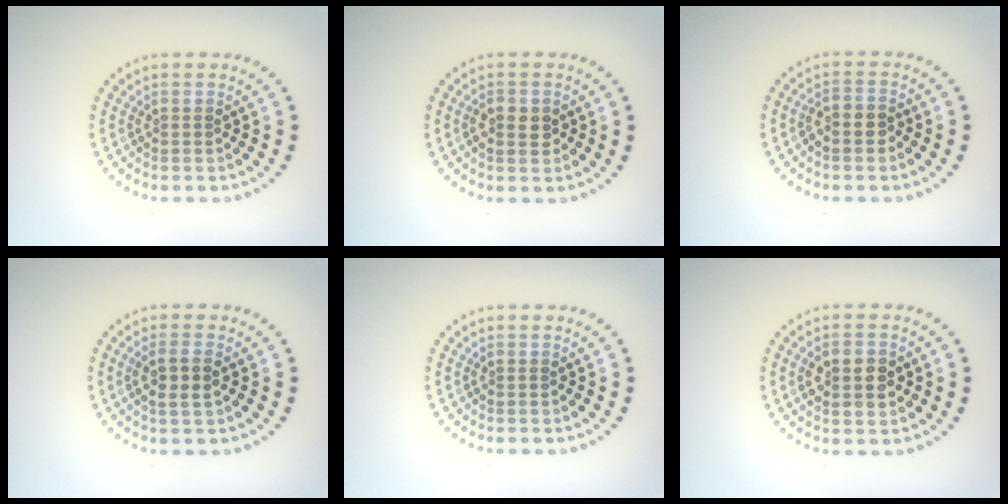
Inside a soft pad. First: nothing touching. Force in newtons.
{"total": 2.1, "press": 2.0, "slide": 0.3}
{"total": 2.0, "press": 1.8, "slide": 0.8}
{"total": 2.3, "press": 2.2, "slide": 0.9}
{"total": 0.0}
{"total": 3.8, "press": 3.8, "slide": 0.1}